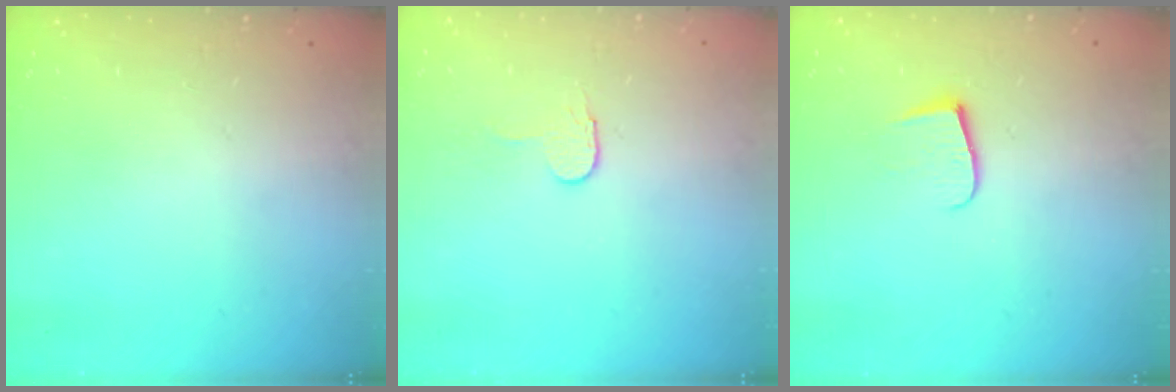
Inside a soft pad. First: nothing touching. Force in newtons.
{"total": 3.5, "press": 3.5, "slide": 0.2}
{"total": 7.7, "press": 7.7, "slide": 0.6}